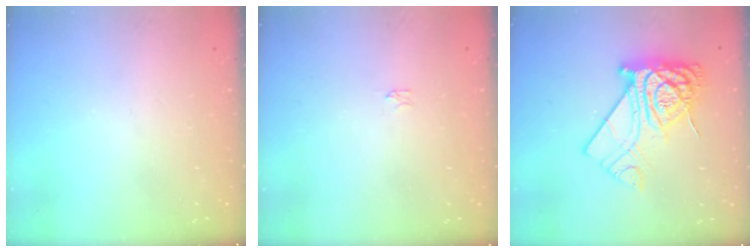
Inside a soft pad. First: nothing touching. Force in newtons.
{"total": 0.0}
{"total": 14.7, "press": 14.7, "slide": 1.5}